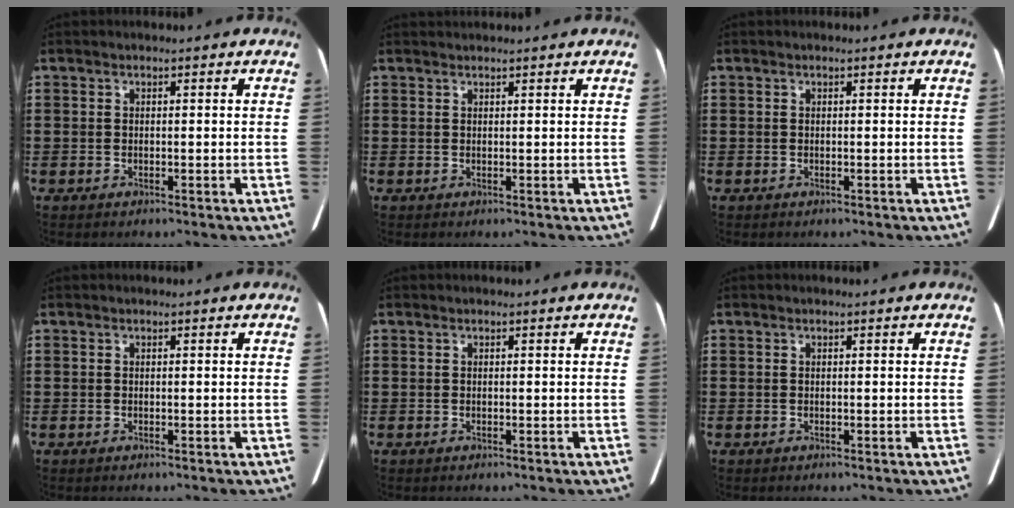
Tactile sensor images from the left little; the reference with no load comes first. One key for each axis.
{"total": 0.7, "fx": 0.7, "fy": 0.0, "fz": 0.0, "tx": -0.002, "ty": 0.000, "tz": 0.014}
{"total": 0.0}
{"total": 0.0}
{"total": 0.0}
{"total": 0.0}